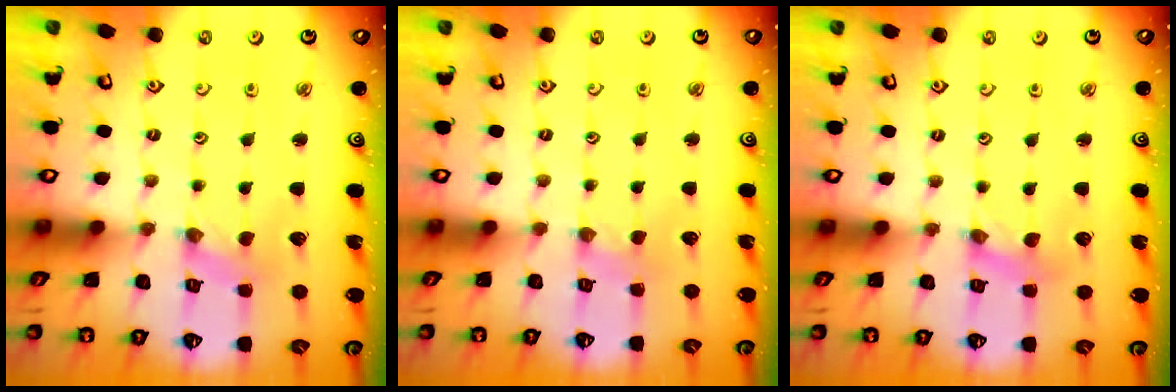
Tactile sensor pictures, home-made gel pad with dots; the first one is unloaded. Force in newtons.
{"total": 1.2, "press": 1.2, "slide": 0.3}
{"total": 1.5, "press": 1.5, "slide": 0.0}